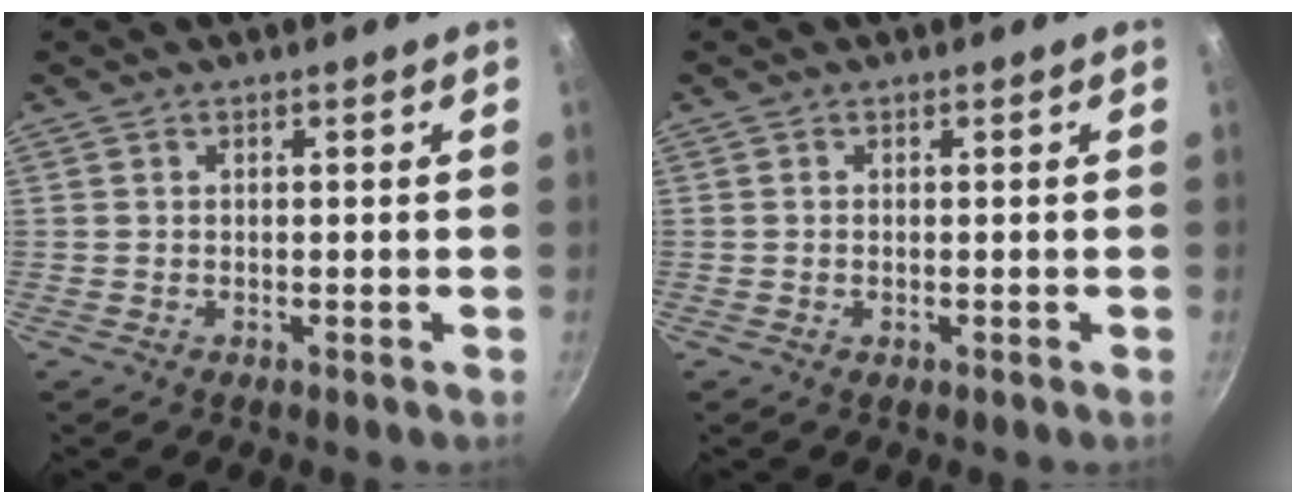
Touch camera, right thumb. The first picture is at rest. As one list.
[{"total": 0.0}]